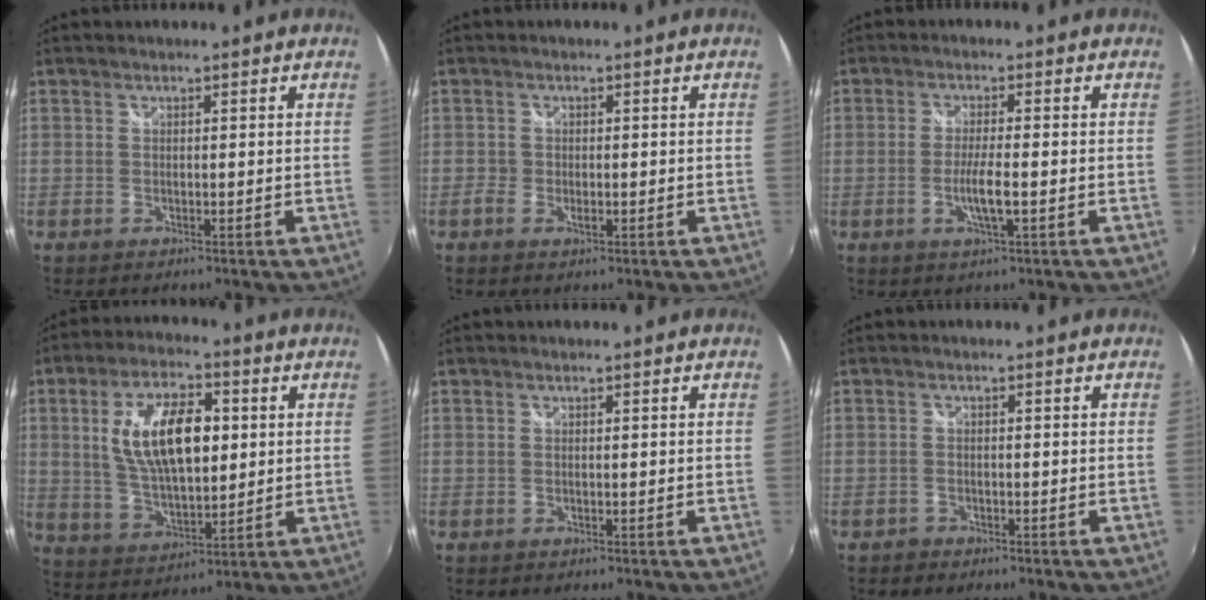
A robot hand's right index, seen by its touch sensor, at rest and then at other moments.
{"total": 1.6, "force": [-0.8, 1.0, 1.0], "torque": [-0.020, -0.004, -0.015]}
{"total": 4.3, "force": [-1.3, 0.1, 4.1], "torque": [-0.079, -0.009, -0.024]}
{"total": 14.7, "force": [2.9, 6.7, 12.7], "torque": [-0.236, 0.007, 0.059]}
{"total": 0.0}
{"total": 1.2, "force": [-0.9, 0.7, 0.0], "torque": [-0.004, 0.000, -0.017]}